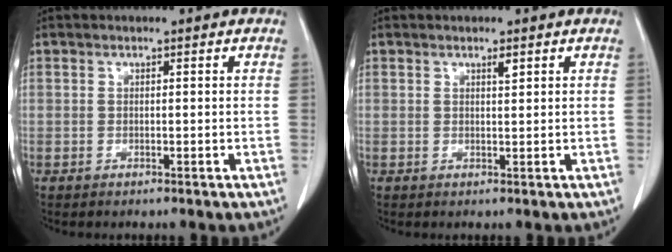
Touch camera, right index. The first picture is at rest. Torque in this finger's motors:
{"motor_torque": [0.05, -0.01, 0.00, 0.00]}